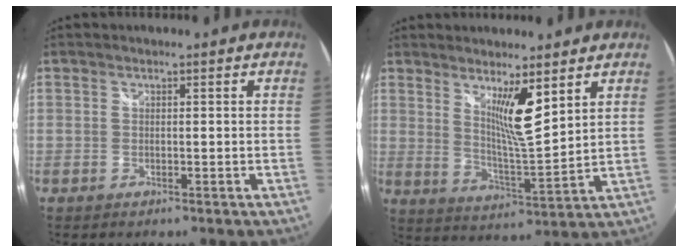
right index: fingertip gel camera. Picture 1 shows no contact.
{"total": 8.2, "force": [5.5, -1.0, 6.1], "torque": [-0.091, -0.021, 0.096]}